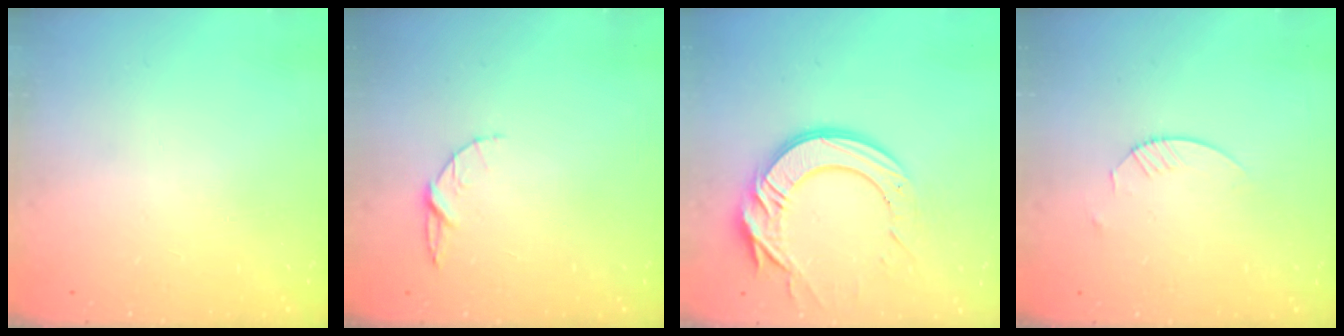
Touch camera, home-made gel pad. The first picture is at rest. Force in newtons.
{"total": 5.1, "press": 5.1, "slide": 0.4}
{"total": 15.8, "press": 15.7, "slide": 1.7}
{"total": 1.8, "press": 1.8, "slide": 0.2}